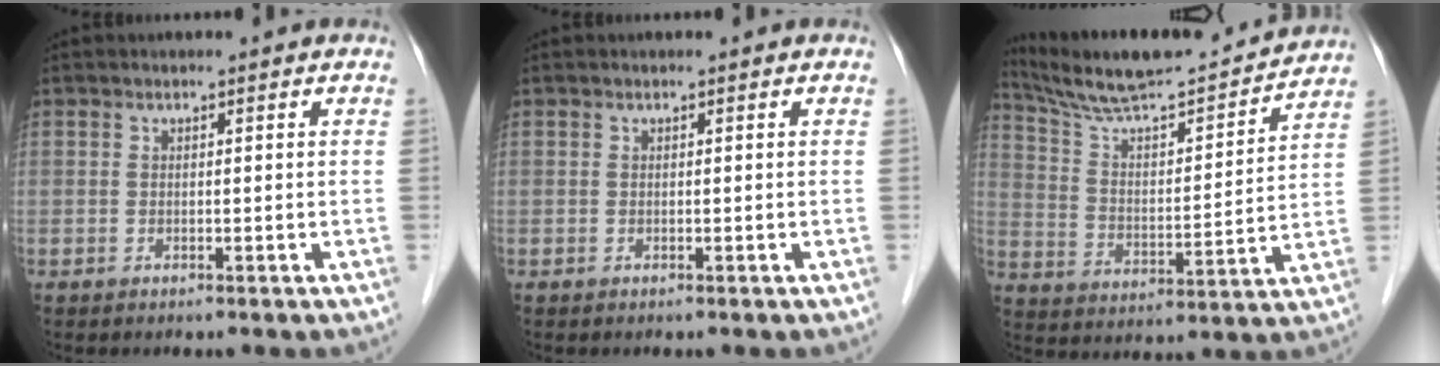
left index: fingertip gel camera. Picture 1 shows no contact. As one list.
[{"total": 0.0}, {"total": 18.4, "force": [17.1, 1.1, 6.7], "torque": [-0.120, 0.003, 0.276]}]